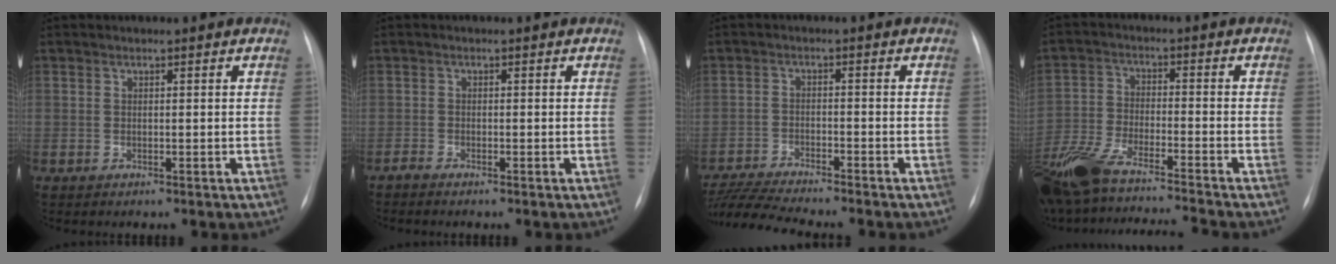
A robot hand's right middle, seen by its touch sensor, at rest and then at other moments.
{"total": 0.7, "force": [-0.6, -0.1, 0.2], "torque": [-0.004, -0.001, -0.012]}
{"total": 9.9, "force": [-9.1, -0.6, 3.8], "torque": [-0.070, -0.013, -0.155]}
{"total": 16.1, "force": [-13.8, 0.8, 8.3], "torque": [-0.177, -0.013, -0.245]}